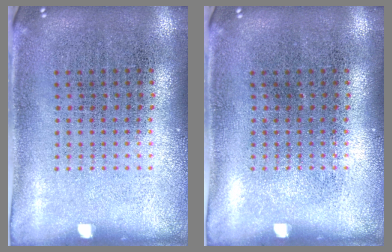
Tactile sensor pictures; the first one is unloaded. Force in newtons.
{"total": 0.0}